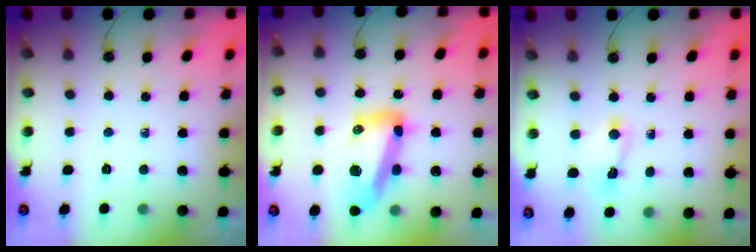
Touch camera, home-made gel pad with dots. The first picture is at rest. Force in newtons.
{"total": 16.4, "press": 16.3, "slide": 1.8}
{"total": 2.3, "press": 2.3, "slide": 0.3}